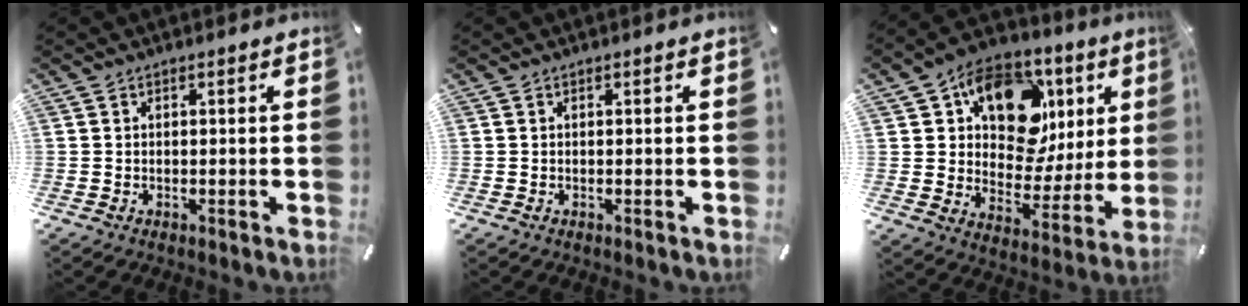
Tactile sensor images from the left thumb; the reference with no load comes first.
{"total": 0.0}
{"total": 17.3, "force": [7.7, 11.9, 9.9], "torque": [-0.150, -0.031, 0.137]}